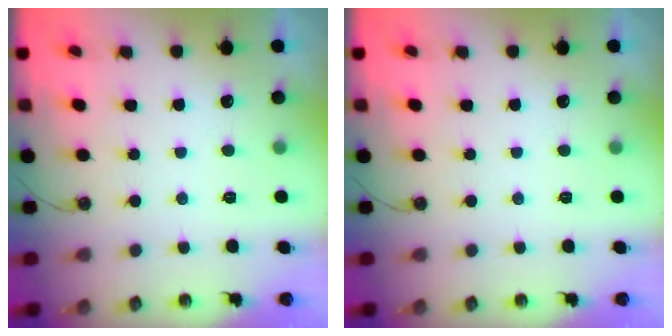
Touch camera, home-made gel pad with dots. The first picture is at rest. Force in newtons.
{"total": 0.0}